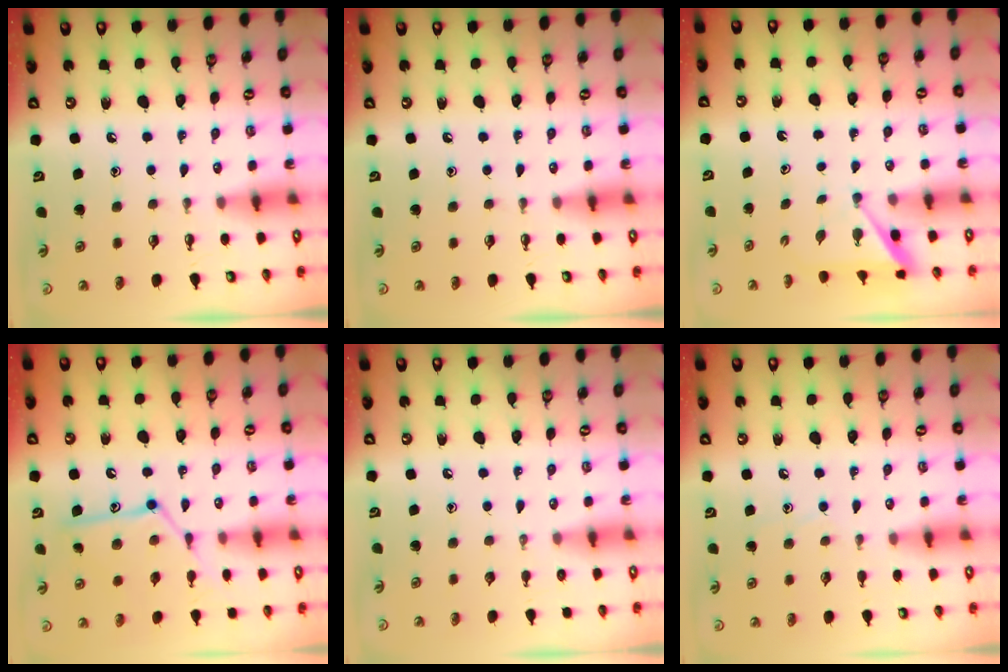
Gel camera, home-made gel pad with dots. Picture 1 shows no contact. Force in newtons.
{"total": 0.0}
{"total": 3.0, "press": 3.0, "slide": 0.3}
{"total": 12.9, "press": 12.9, "slide": 0.5}
{"total": 0.0}
{"total": 5.4, "press": 5.3, "slide": 0.8}